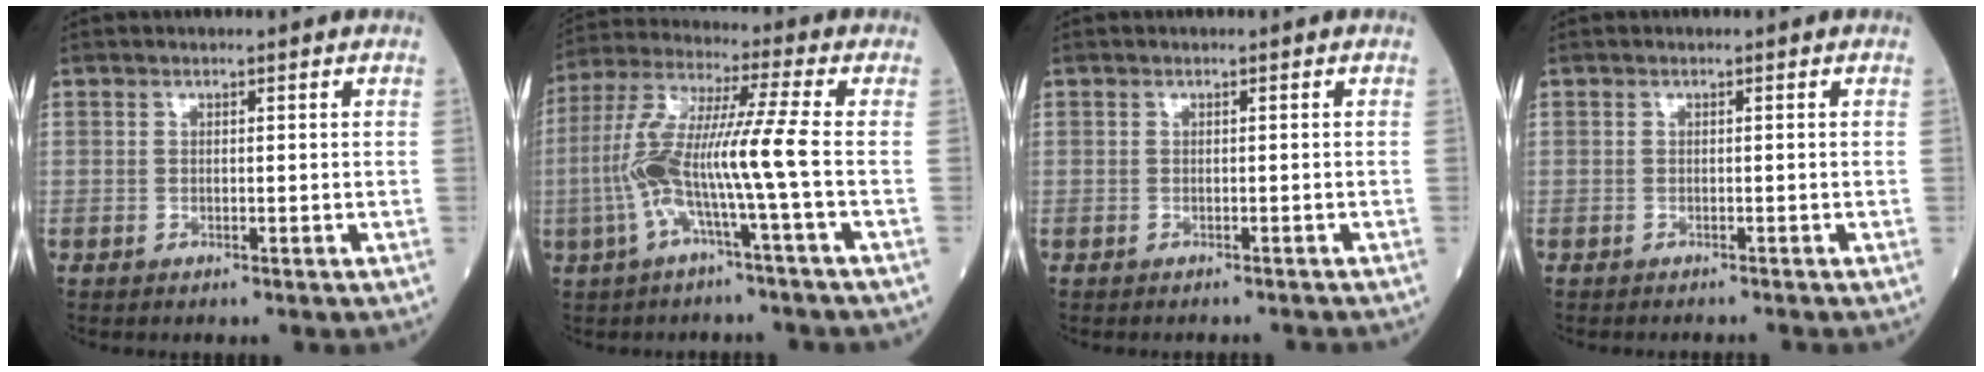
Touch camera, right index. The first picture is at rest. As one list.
[{"total": 11.2, "force": [-2.6, -0.8, 10.8], "torque": [-0.234, 0.021, -0.057]}, {"total": 2.5, "force": [-2.4, 0.1, 0.3], "torque": [-0.004, -0.008, -0.028]}, {"total": 1.7, "force": [-1.6, -0.4, 0.3], "torque": [0.000, -0.001, -0.021]}]